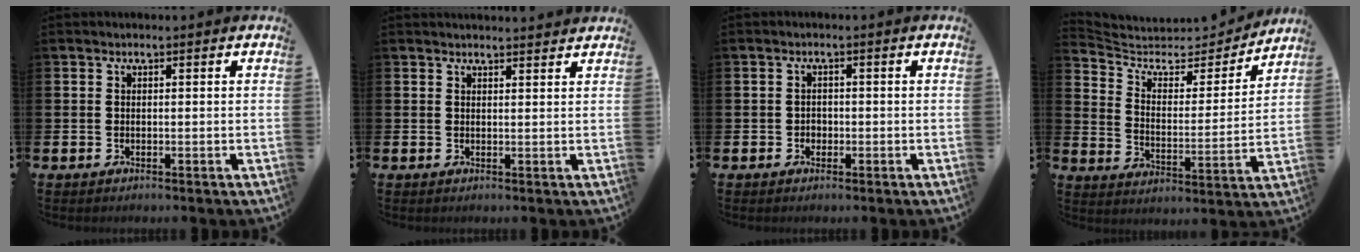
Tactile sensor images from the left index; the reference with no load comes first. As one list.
[{"total": 1.7, "force": [1.7, 0.1, 0.0], "torque": [0.006, -0.010, 0.029]}, {"total": 1.2, "force": [-0.4, 1.2, 0.3], "torque": [0.004, 0.000, -0.012]}, {"total": 6.1, "force": [5.2, 2.5, 2.0], "torque": [-0.063, -0.045, 0.081]}]